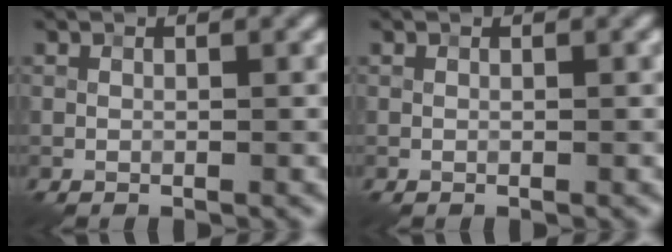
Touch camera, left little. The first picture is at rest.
{"total": 0.0}